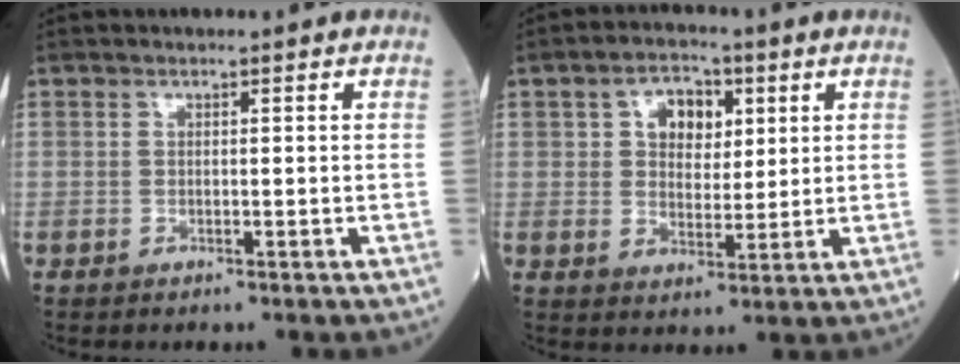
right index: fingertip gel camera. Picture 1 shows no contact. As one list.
[{"total": 6.5, "force": [2.3, 4.2, 4.4], "torque": [-0.069, 0.016, 0.040]}]